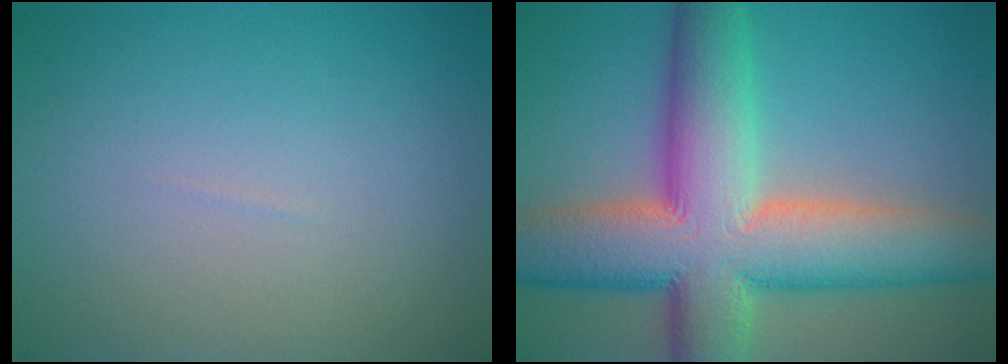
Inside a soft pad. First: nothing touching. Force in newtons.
{"total": 13.7, "press": 13.7, "slide": 0.6}